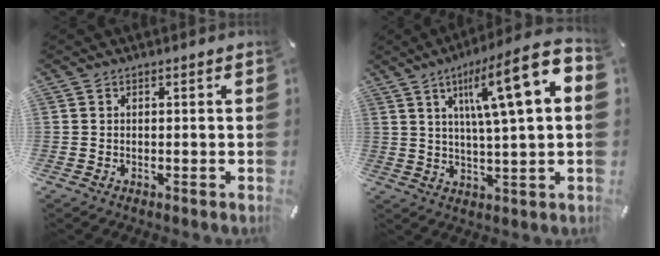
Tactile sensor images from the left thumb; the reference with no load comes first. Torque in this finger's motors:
{"motor_torque": [2.37, 2.64, 1.51, -1.26, 0.26]}